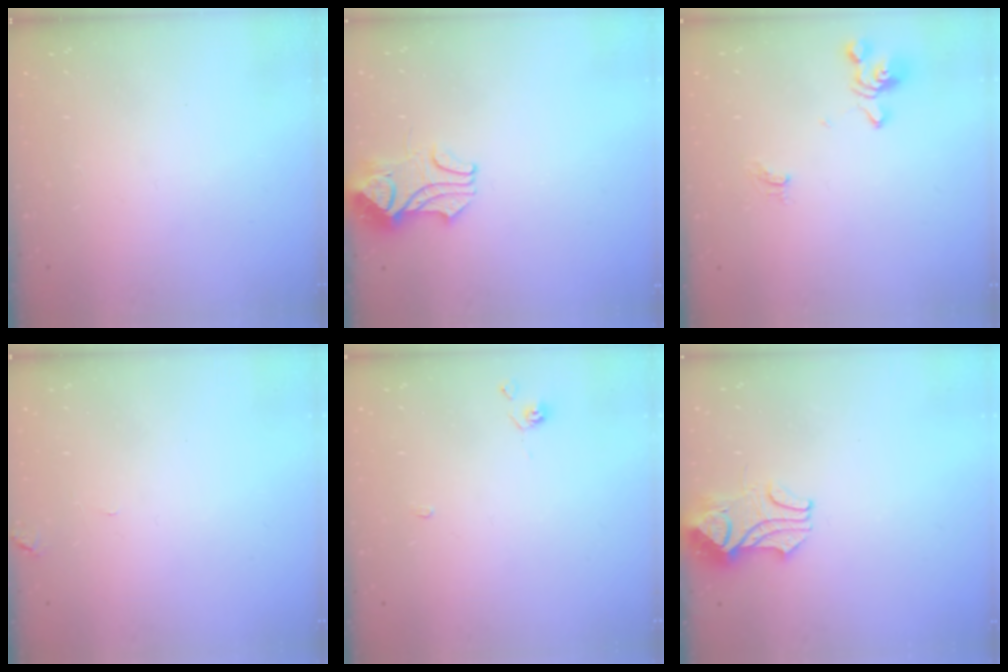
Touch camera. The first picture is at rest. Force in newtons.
{"total": 2.0, "press": 1.8, "slide": 0.9}
{"total": 2.6, "press": 2.5, "slide": 0.6}
{"total": 0.0}
{"total": 1.1, "press": 1.1, "slide": 0.3}
{"total": 2.1, "press": 1.9, "slide": 0.9}